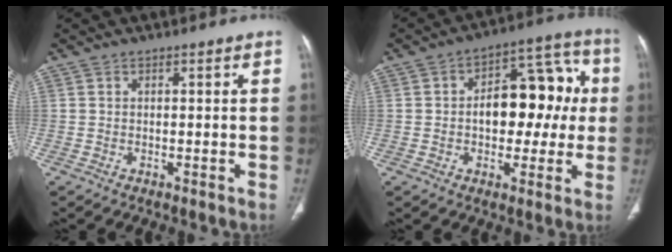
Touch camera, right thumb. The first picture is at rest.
{"total": 15.7, "force": [0.7, 9.5, 12.5], "torque": [-0.118, 0.048, 0.006]}